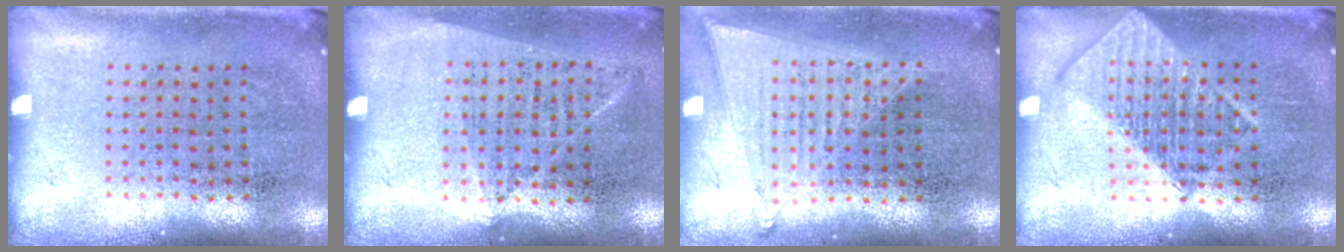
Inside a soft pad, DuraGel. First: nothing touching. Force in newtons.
{"total": 1.0, "press": 0.9, "slide": 0.5}
{"total": 1.0, "press": 1.0, "slide": 0.4}
{"total": 1.6, "press": 1.6, "slide": 0.2}